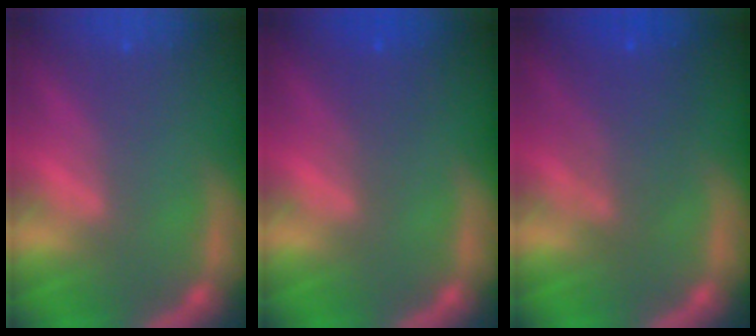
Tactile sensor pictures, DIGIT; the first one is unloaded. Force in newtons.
{"total": 2.0}
{"total": 4.6}